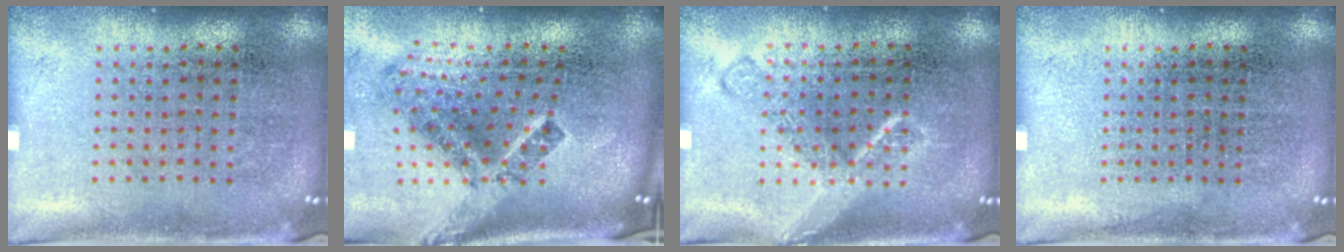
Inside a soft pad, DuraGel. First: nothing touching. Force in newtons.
{"total": 3.0, "press": 1.7, "slide": 2.4}
{"total": 2.2, "press": 2.2, "slide": 0.3}
{"total": 0.0}